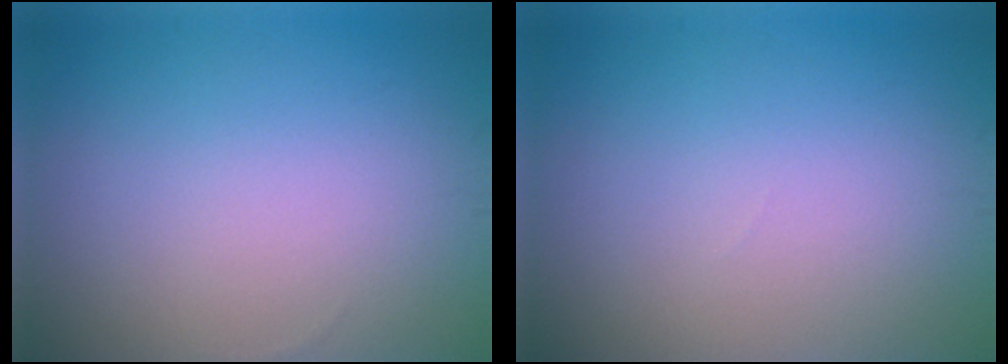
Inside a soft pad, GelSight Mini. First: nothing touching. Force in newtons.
{"total": 0.0}